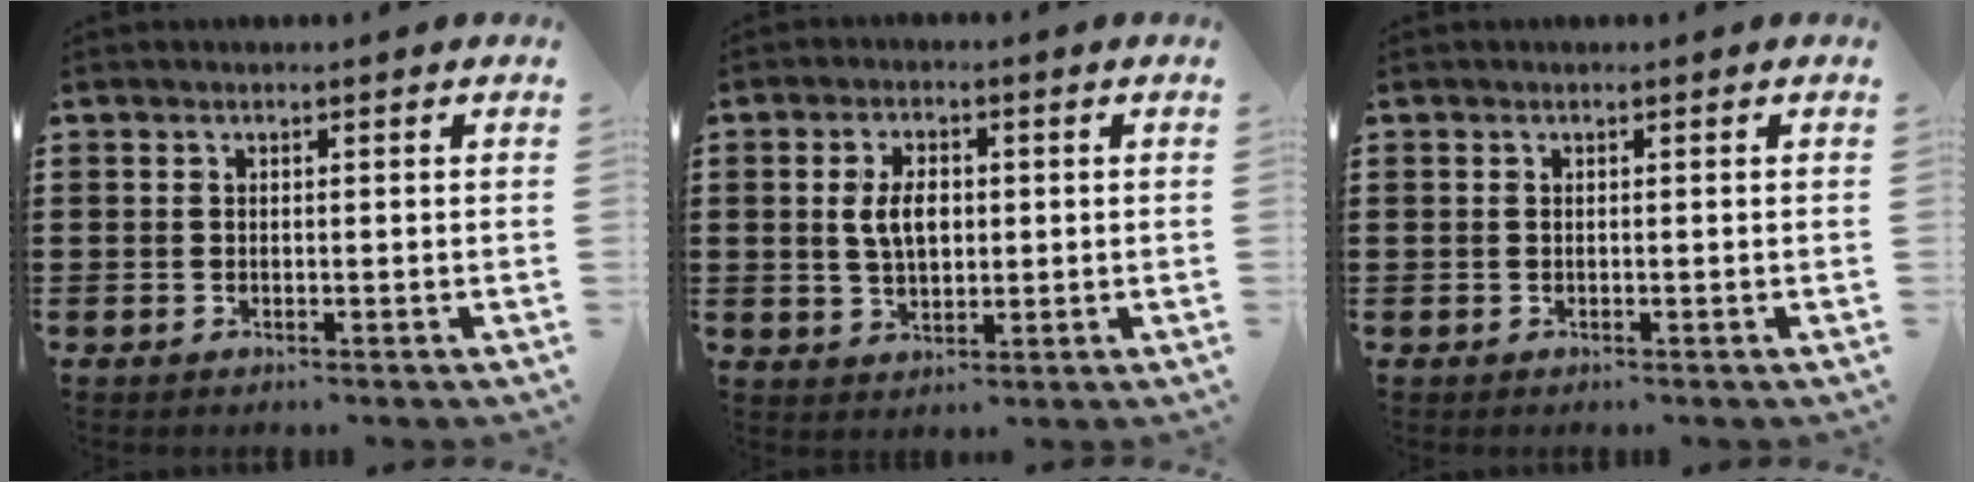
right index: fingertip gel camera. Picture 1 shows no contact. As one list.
[{"total": 5.1, "force": [0.5, 2.9, 4.2], "torque": [-0.086, 0.006, 0.003]}, {"total": 0.0}]